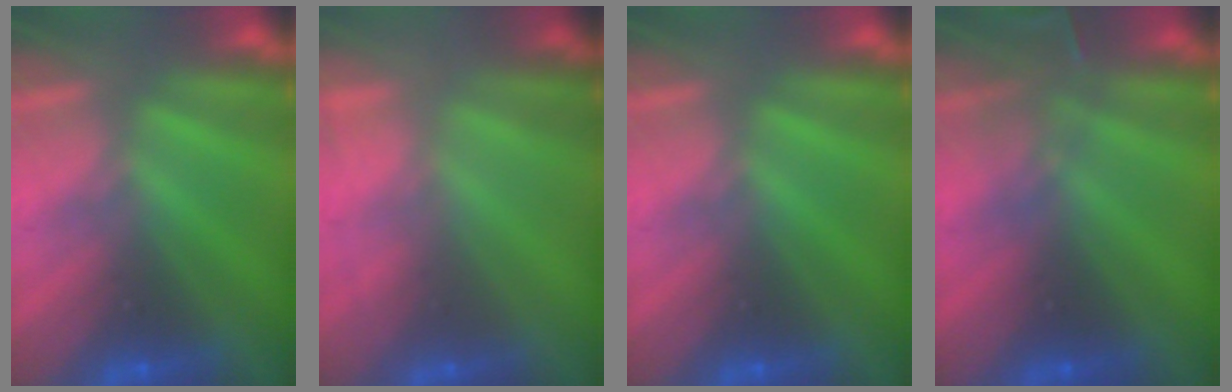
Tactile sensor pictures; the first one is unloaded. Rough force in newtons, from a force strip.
{"total": 2.2}
{"total": 0.0}
{"total": 3.0}